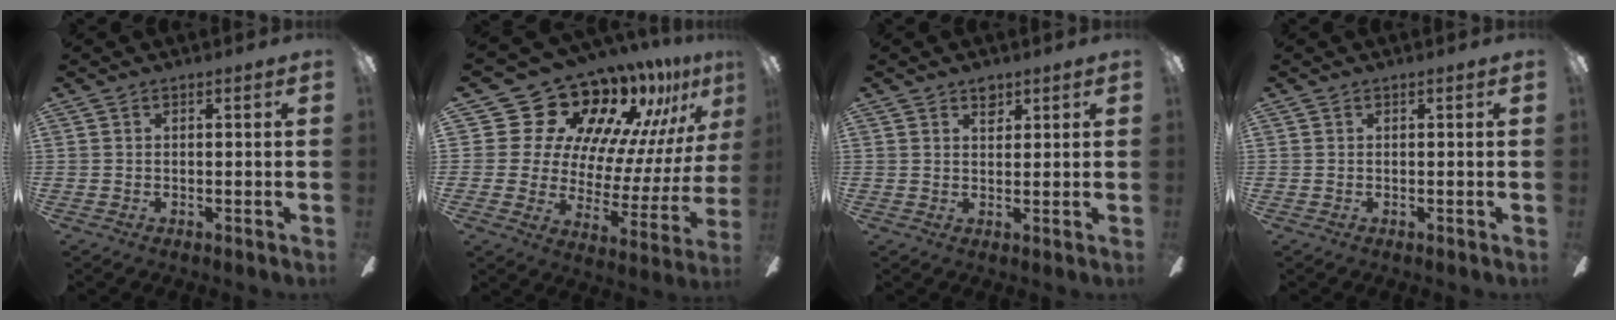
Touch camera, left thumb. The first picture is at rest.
{"total": 22.3, "force": [17.1, 11.7, 8.1], "torque": [-0.124, -0.135, 0.317]}
{"total": 2.9, "force": [2.1, 1.6, 1.2], "torque": [-0.002, -0.009, 0.033]}
{"total": 0.0}